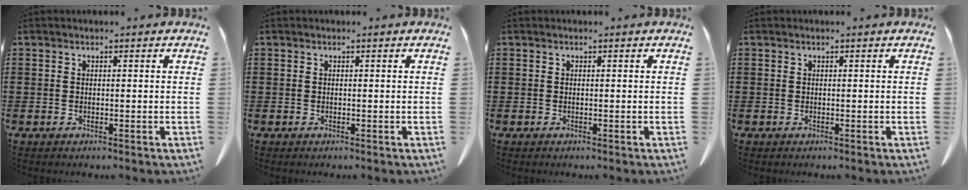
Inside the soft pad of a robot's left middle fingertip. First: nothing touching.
{"total": 0.0}
{"total": 0.0}
{"total": 0.0}